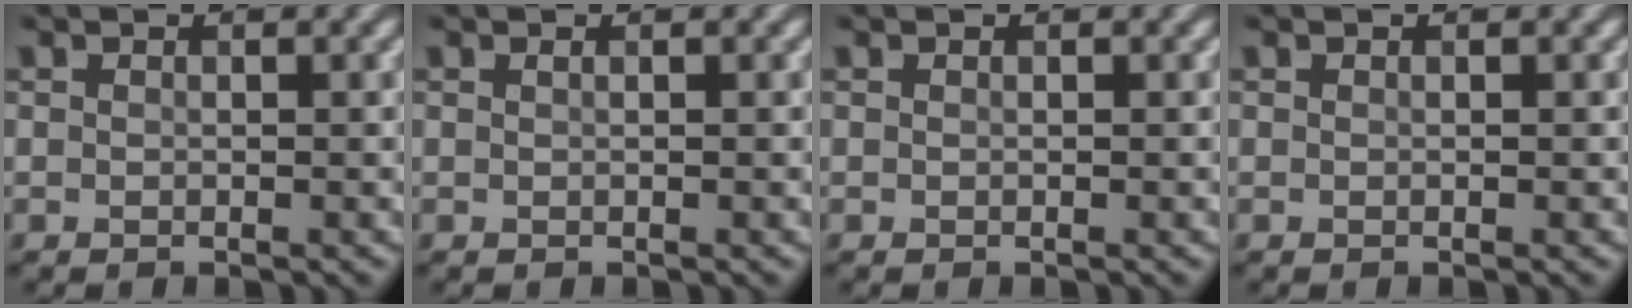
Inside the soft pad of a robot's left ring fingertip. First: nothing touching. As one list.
[{"total": 0.0}, {"total": 0.0}, {"total": 0.0}]